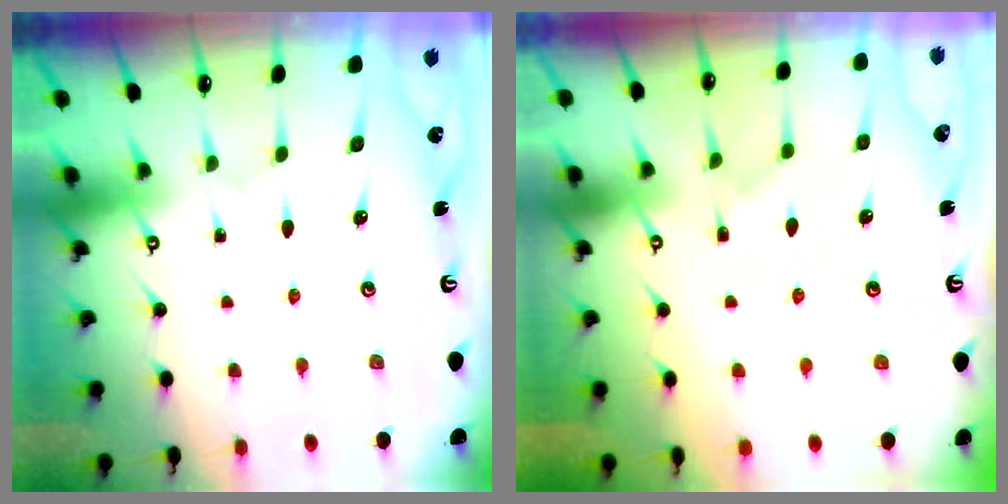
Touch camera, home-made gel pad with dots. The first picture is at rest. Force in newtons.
{"total": 2.4, "press": 2.1, "slide": 1.1}